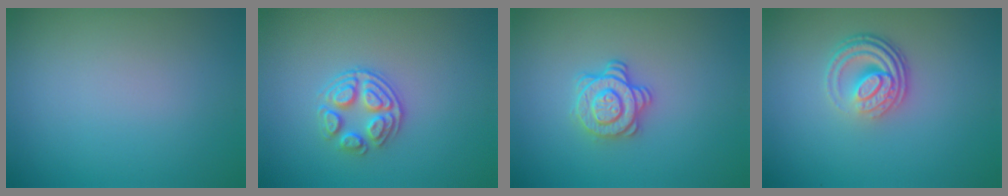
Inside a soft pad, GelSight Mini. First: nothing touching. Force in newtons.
{"total": 3.0, "press": 2.6, "slide": 1.5}
{"total": 2.9, "press": 2.5, "slide": 1.4}
{"total": 4.2, "press": 2.8, "slide": 3.1}